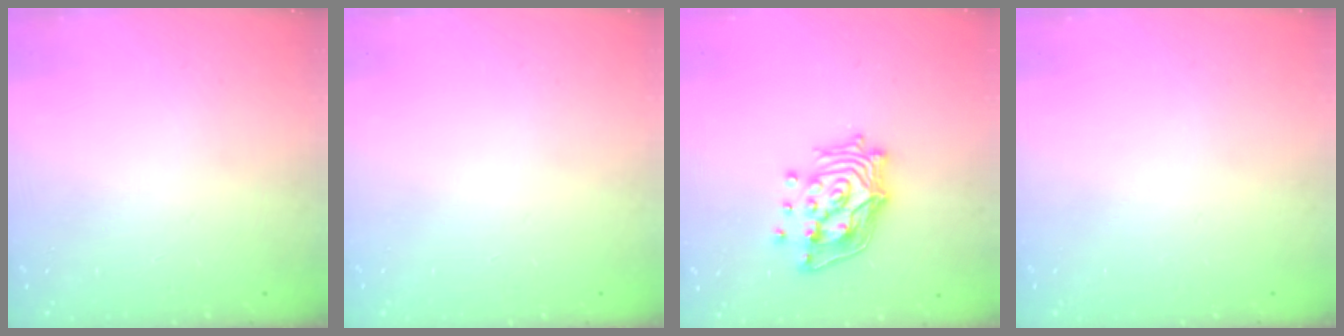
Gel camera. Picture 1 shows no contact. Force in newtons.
{"total": 0.0}
{"total": 14.1, "press": 14.0, "slide": 1.7}
{"total": 0.0}